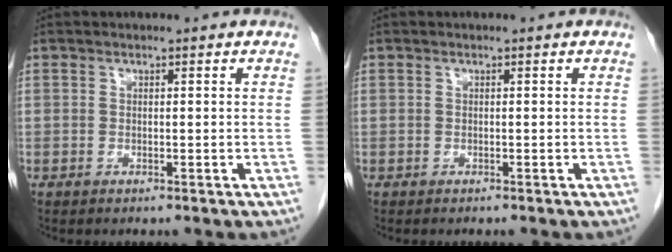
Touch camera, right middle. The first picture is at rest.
{"total": 0.0}